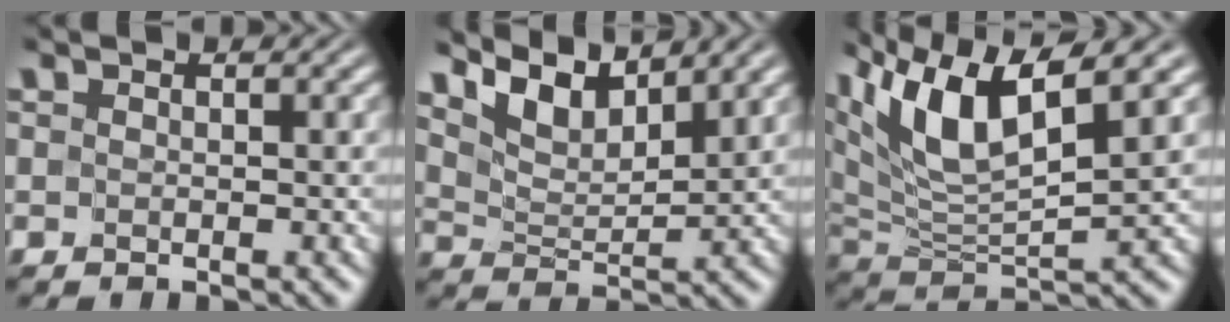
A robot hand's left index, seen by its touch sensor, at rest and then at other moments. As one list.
[{"total": 5.5, "force": [4.7, 1.4, 2.5], "torque": [-0.061, 0.005, 0.083]}, {"total": 9.2, "force": [4.8, 2.5, 7.4], "torque": [-0.157, 0.006, 0.092]}]